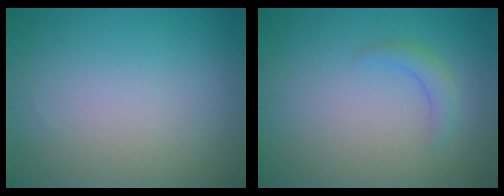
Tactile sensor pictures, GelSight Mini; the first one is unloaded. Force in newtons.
{"total": 1.6, "press": 1.6, "slide": 0.1}